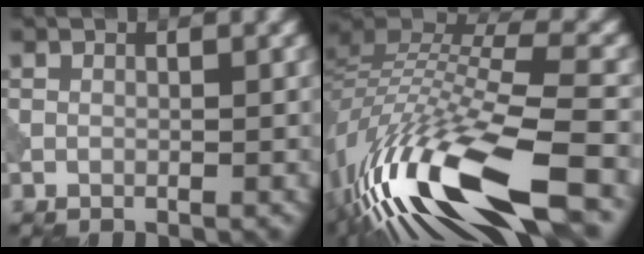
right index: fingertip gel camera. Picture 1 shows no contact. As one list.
[{"total": 14.6, "force": [-7.6, 4.2, 11.7], "torque": [-0.248, 0.010, -0.136]}]